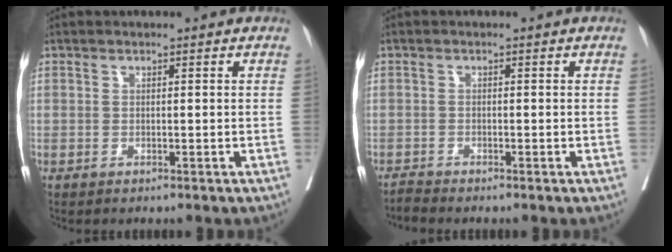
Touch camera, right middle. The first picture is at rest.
{"total": 1.4, "force": [-1.3, -0.5, -0.1], "torque": [-0.004, -0.009, -0.028]}